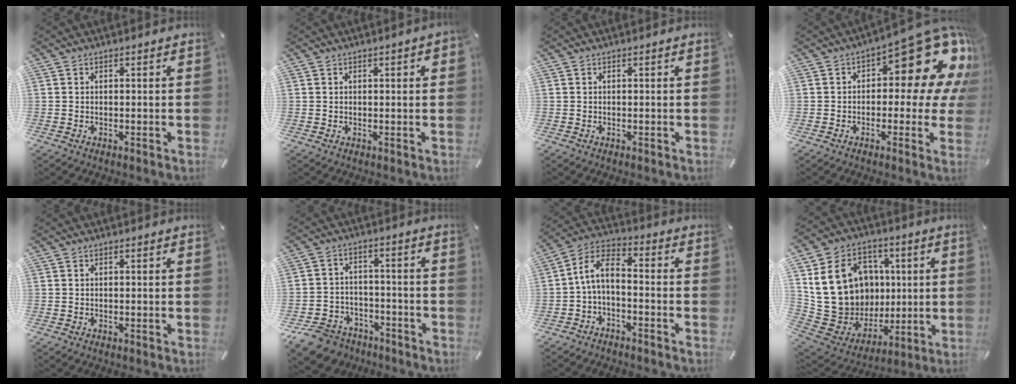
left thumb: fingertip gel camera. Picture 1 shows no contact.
{"total": 1.5, "force": [0.5, 0.4, 1.3], "torque": [-0.025, 0.003, 0.008]}
{"total": 0.0}
{"total": 17.7, "force": [7.9, 7.7, 13.8], "torque": [-0.167, -0.064, 0.125]}
{"total": 0.0}
{"total": 9.0, "force": [-6.5, 5.8, 2.1], "torque": [-0.041, 0.045, -0.119]}
{"total": 6.5, "force": [-1.6, 3.4, 5.3], "torque": [-0.118, 0.000, -0.034]}
{"total": 20.8, "force": [4.9, 18.2, 8.7], "torque": [-0.151, -0.019, 0.130]}